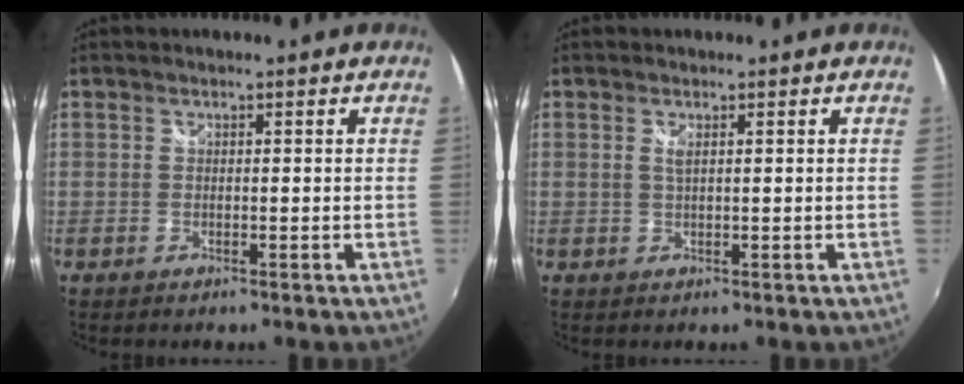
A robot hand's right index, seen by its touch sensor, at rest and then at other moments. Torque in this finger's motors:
{"motor_torque": [0.05, -0.03, 0.03, 0.03]}